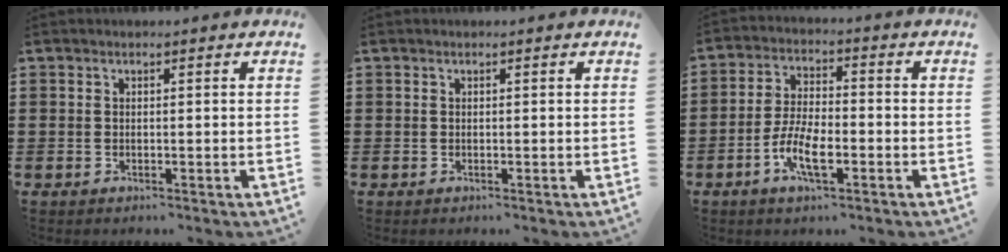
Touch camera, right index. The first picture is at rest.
{"total": 0.0}
{"total": 7.2, "force": [-3.1, 2.5, 6.1], "torque": [-0.142, -0.014, -0.061]}